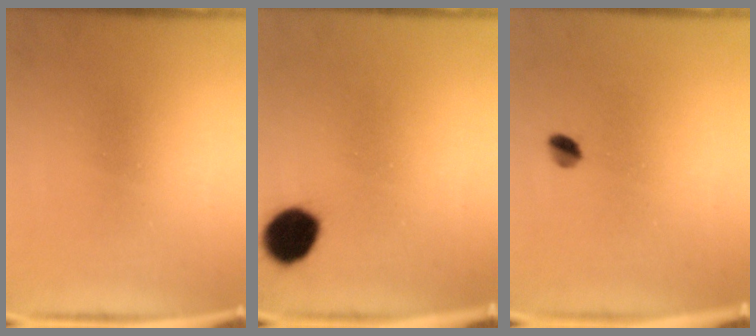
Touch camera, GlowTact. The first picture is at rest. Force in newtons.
{"total": 8.9}
{"total": 2.5}